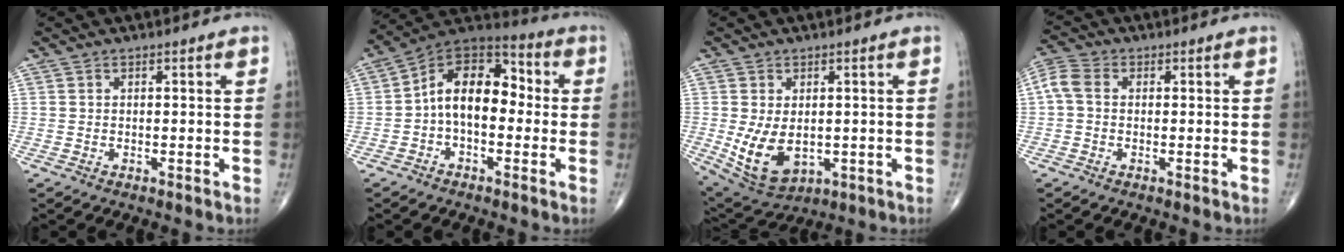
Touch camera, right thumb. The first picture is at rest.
{"total": 13.4, "force": [-0.7, 8.2, 10.5], "torque": [-0.140, 0.044, -0.027]}
{"total": 9.9, "force": [-1.0, 6.3, 7.5], "torque": [-0.130, -0.013, 0.004]}
{"total": 4.7, "force": [0.3, 3.4, 3.2], "torque": [-0.076, 0.016, -0.004]}